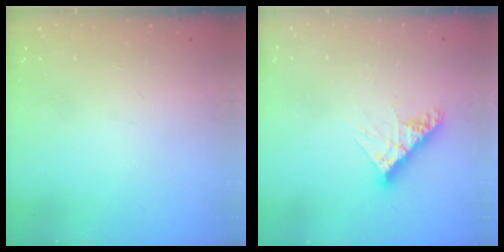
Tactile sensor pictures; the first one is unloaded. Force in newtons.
{"total": 9.6, "press": 9.6, "slide": 0.7}